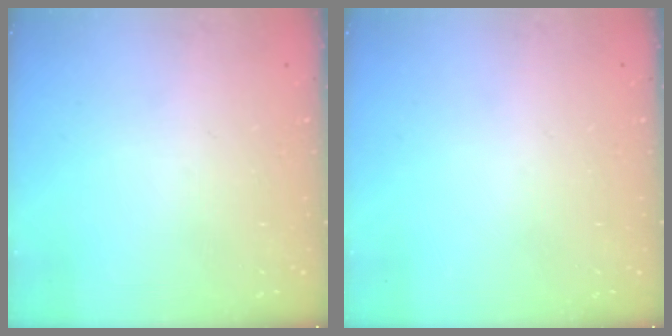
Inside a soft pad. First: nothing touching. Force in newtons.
{"total": 0.0}